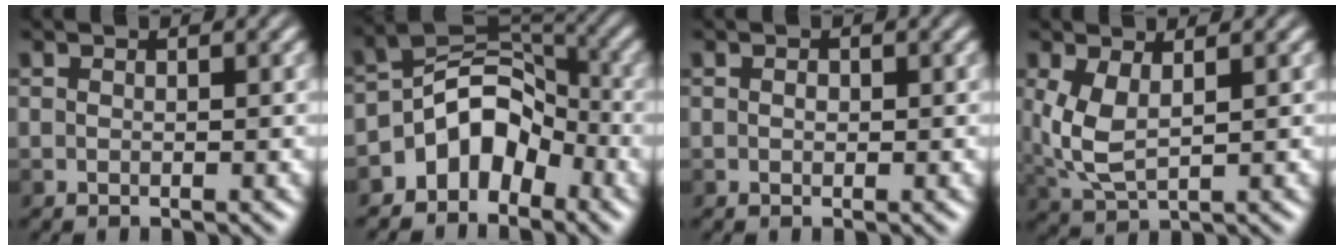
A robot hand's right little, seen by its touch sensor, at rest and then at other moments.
{"total": 5.6, "force": [-3.2, 3.6, 2.9], "torque": [-0.029, 0.019, -0.065]}
{"total": 1.3, "force": [0.5, 1.0, 0.7], "torque": [-0.002, 0.010, -0.006]}
{"total": 3.9, "force": [0.9, 1.9, 3.3], "torque": [-0.088, 0.002, 0.028]}